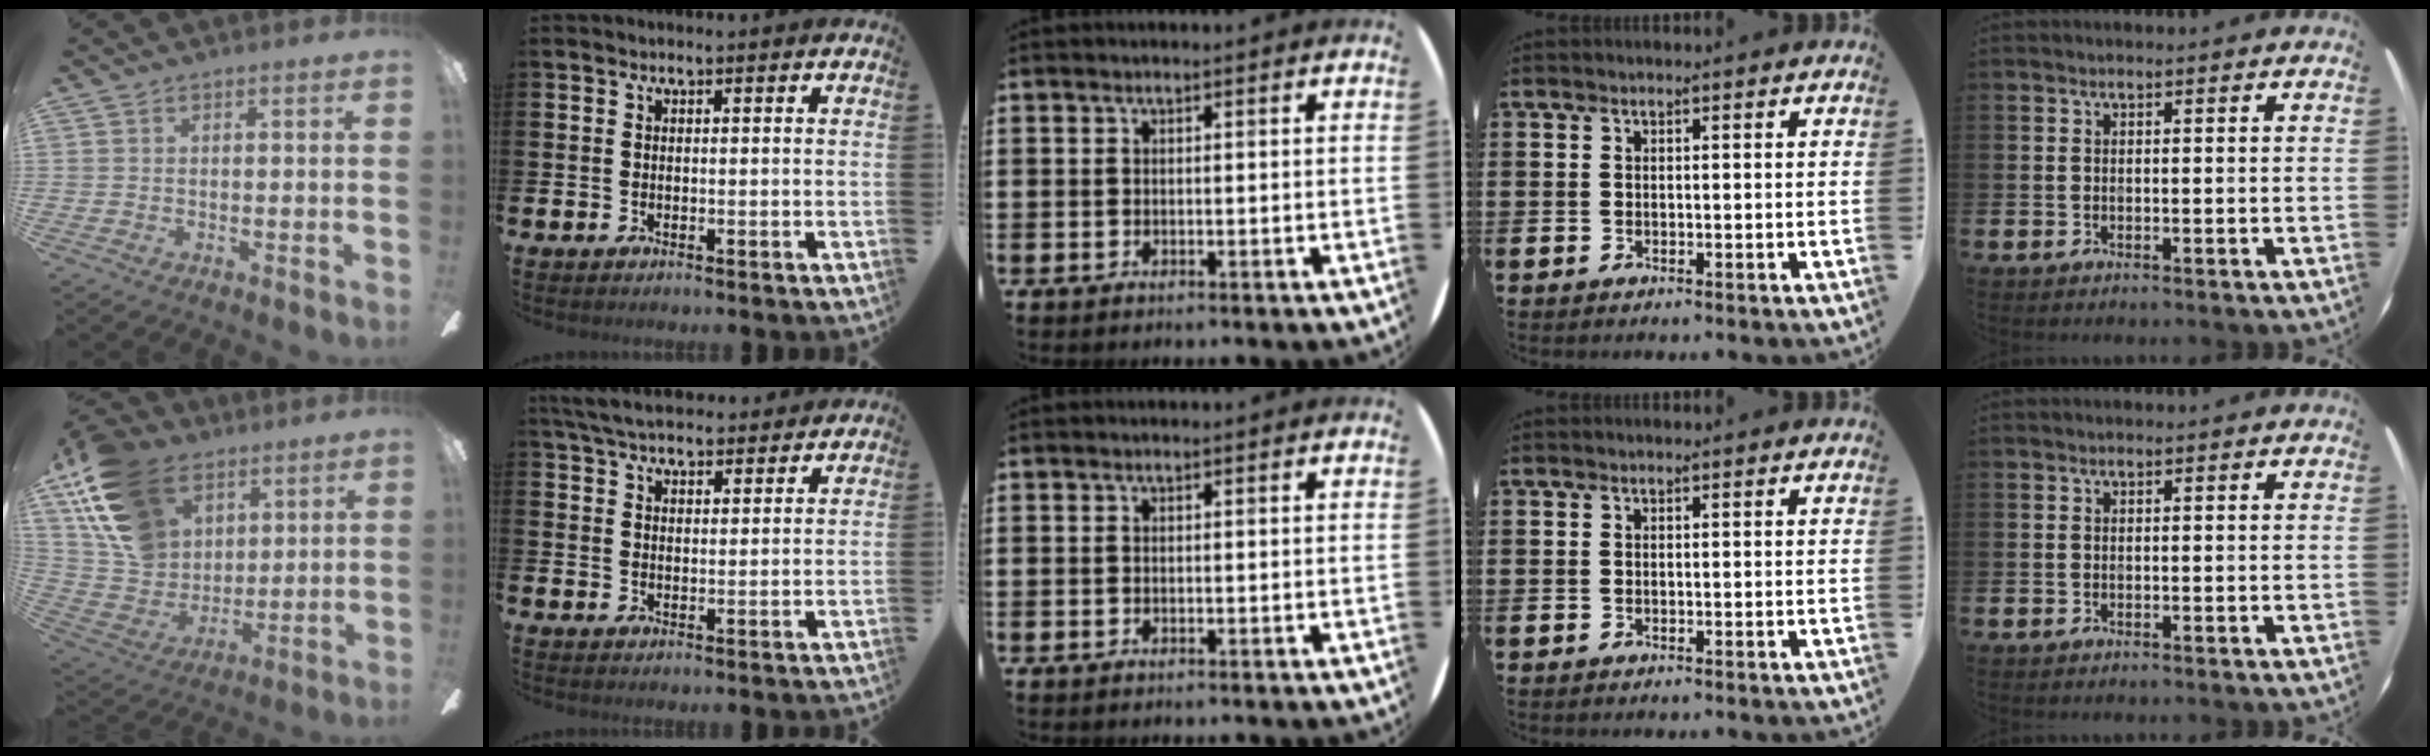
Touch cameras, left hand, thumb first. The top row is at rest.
{"thumb": {"total": 20.5, "force": [11.0, 13.8, 10.5], "torque": [-0.223, -0.038, 0.211]}, "index": {"total": 5.6, "force": [5.3, 1.2, 1.3], "torque": [-0.049, -0.019, 0.098]}}